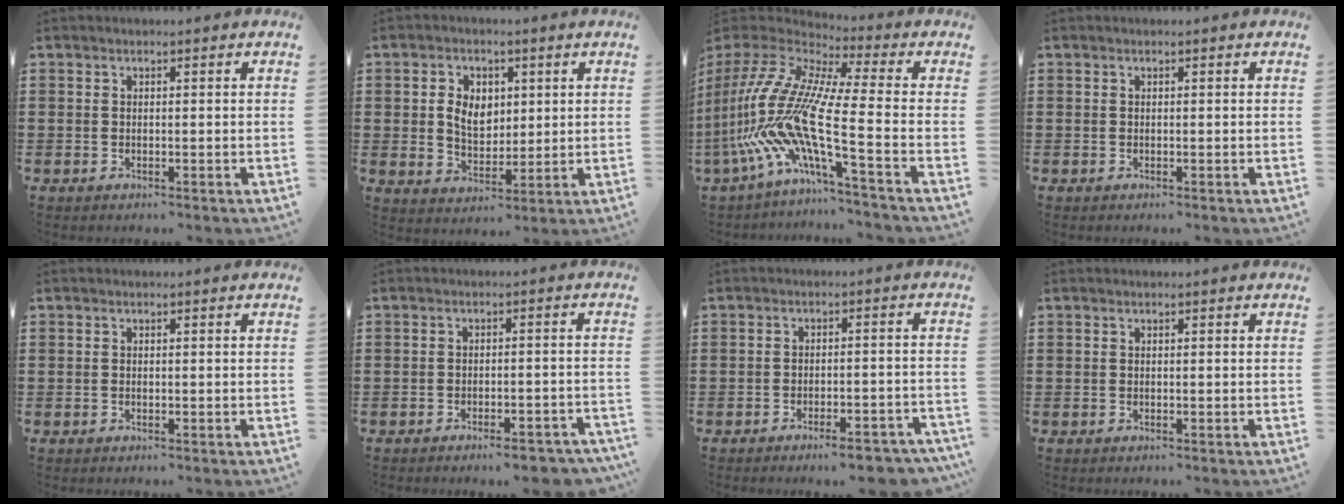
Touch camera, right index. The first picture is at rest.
{"total": 5.4, "force": [1.0, 4.0, 3.4], "torque": [-0.072, 0.010, 0.013]}
{"total": 13.6, "force": [-5.7, 4.0, 11.6], "torque": [-0.302, -0.039, -0.129]}
{"total": 0.0}
{"total": 0.0}
{"total": 3.5, "force": [-3.1, 0.1, 1.7], "torque": [-0.027, -0.003, -0.056]}
{"total": 4.6, "force": [-3.9, 0.1, 2.3], "torque": [-0.035, -0.007, -0.070]}
{"total": 0.0}